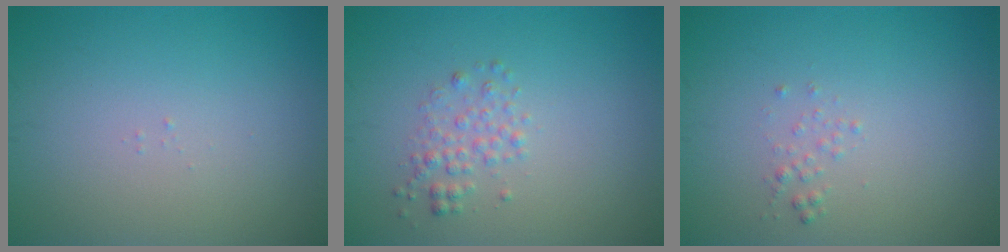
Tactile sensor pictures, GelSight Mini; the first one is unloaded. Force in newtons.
{"total": 1.7, "press": 1.7, "slide": 0.0}
{"total": 0.8, "press": 0.8, "slide": 0.1}